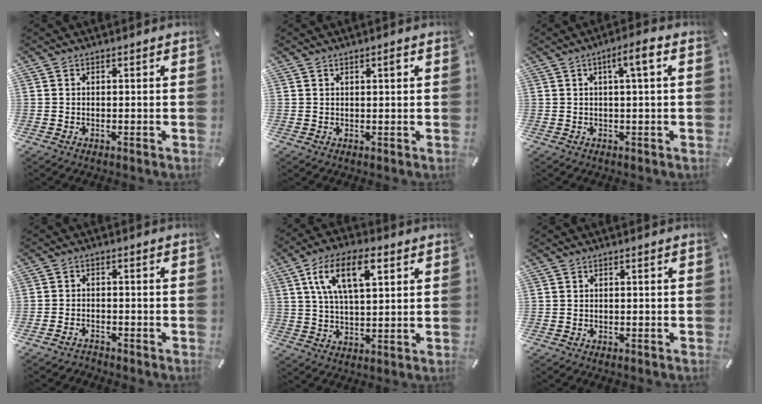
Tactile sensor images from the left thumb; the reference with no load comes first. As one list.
[{"total": 1.4, "force": [0.7, 0.2, 1.2], "torque": [-0.025, 0.001, 0.011]}, {"total": 5.1, "force": [1.3, 0.4, 4.9], "torque": [-0.081, -0.004, 0.015]}, {"total": 2.0, "force": [-1.9, 0.6, 0.2], "torque": [-0.008, 0.009, -0.040]}, {"total": 12.9, "force": [5.4, 6.2, 10.0], "torque": [-0.184, -0.002, 0.089]}, {"total": 0.0}]